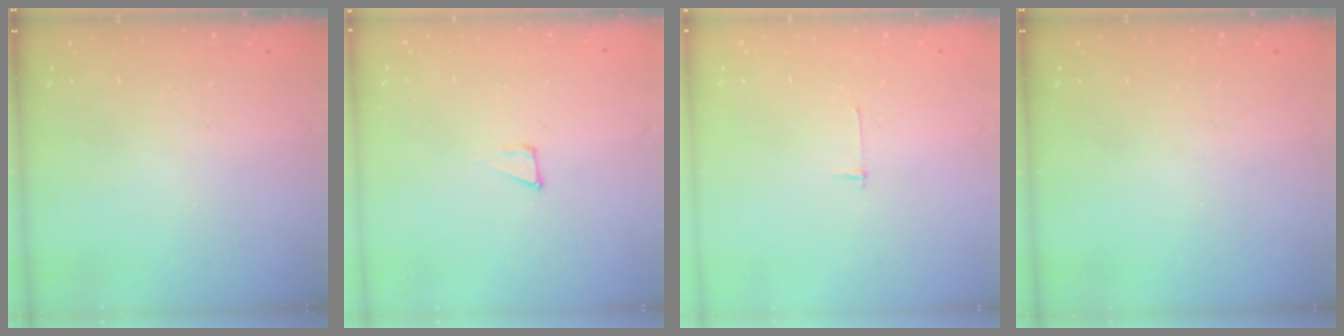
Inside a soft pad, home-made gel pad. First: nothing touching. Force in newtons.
{"total": 4.6, "press": 4.5, "slide": 0.8}
{"total": 2.7, "press": 2.7, "slide": 0.3}
{"total": 0.0}